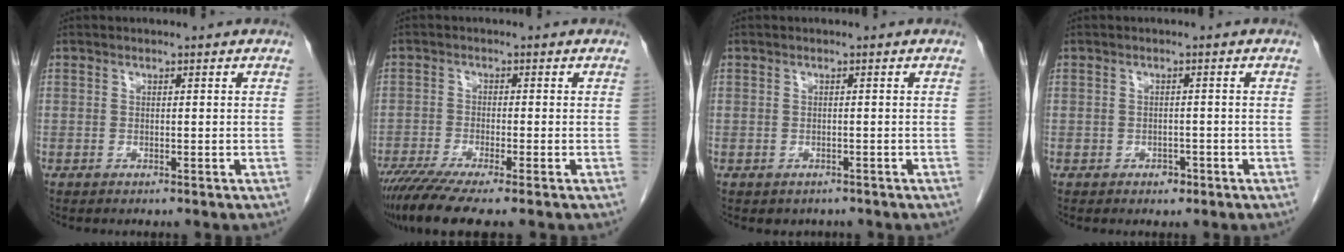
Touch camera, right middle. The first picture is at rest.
{"total": 8.4, "force": [-6.4, 0.1, 5.5], "torque": [-0.091, -0.021, -0.108]}
{"total": 1.6, "force": [-1.2, 1.1, 0.2], "torque": [-0.004, 0.001, -0.013]}
{"total": 1.6, "force": [-0.9, 1.2, 0.7], "torque": [-0.009, 0.004, -0.008]}